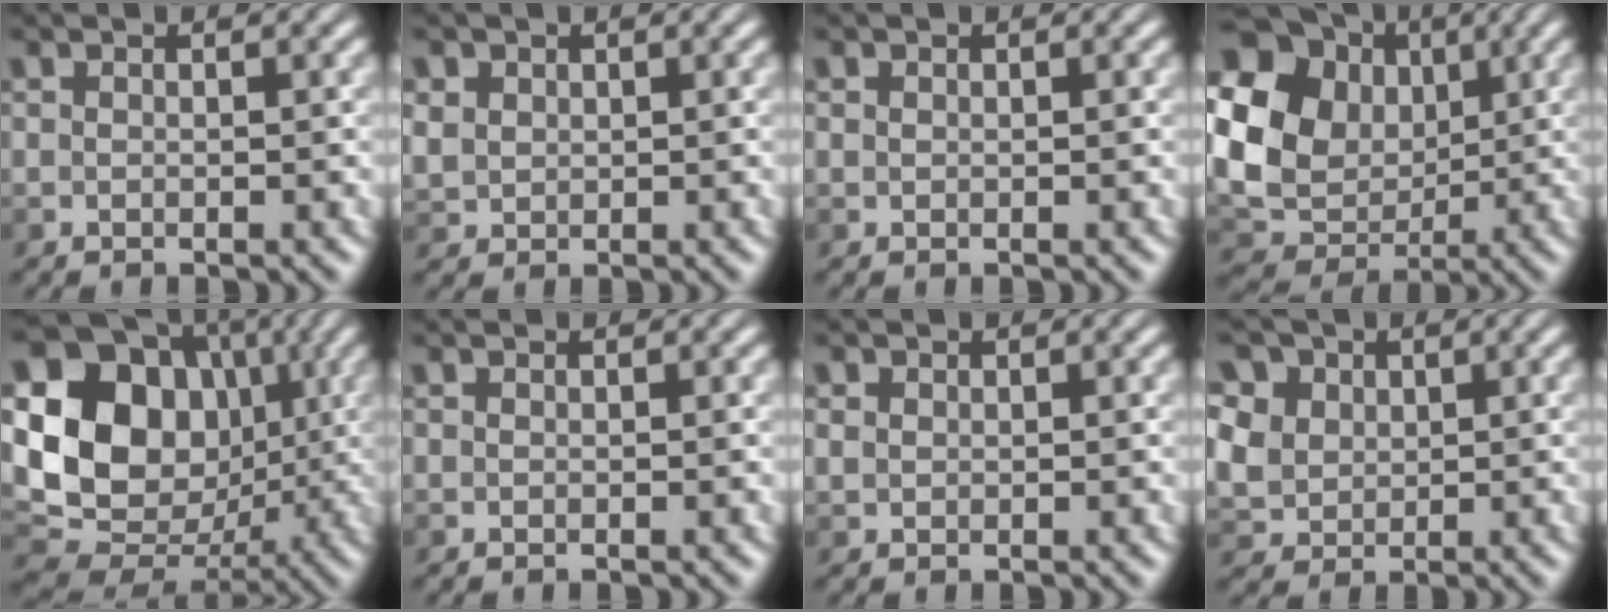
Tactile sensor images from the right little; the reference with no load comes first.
{"total": 2.0, "force": [0.7, 1.7, 0.6], "torque": [-0.030, -0.001, 0.013]}
{"total": 0.0}
{"total": 13.2, "force": [2.5, 10.4, 7.8], "torque": [-0.188, 0.017, 0.050]}
{"total": 14.9, "force": [2.4, 12.1, 8.5], "torque": [-0.167, 0.024, 0.046]}
{"total": 0.0}
{"total": 0.9, "force": [0.4, 0.8, 0.2], "torque": [-0.011, -0.001, 0.005]}
{"total": 7.1, "force": [3.3, 5.5, 3.0], "torque": [-0.096, 0.016, 0.056]}